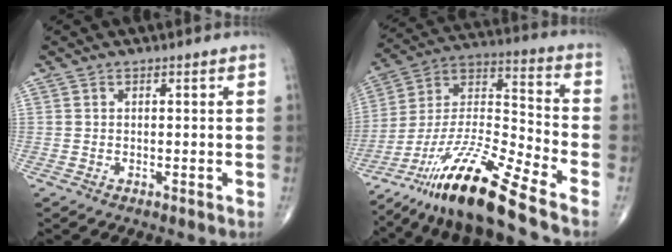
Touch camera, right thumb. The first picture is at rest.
{"total": 19.4, "force": [-13.9, 1.9, 13.4], "torque": [-0.269, 0.065, -0.258]}